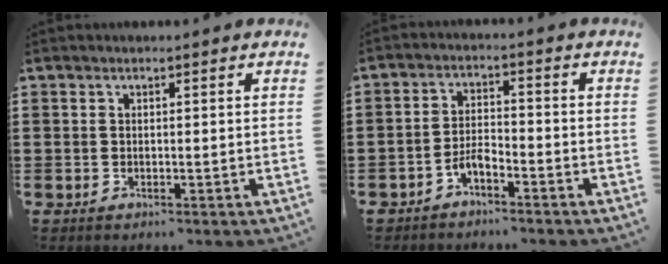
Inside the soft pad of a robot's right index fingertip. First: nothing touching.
{"total": 3.2, "force": [-2.5, 0.8, 1.7], "torque": [-0.047, 0.005, -0.055]}